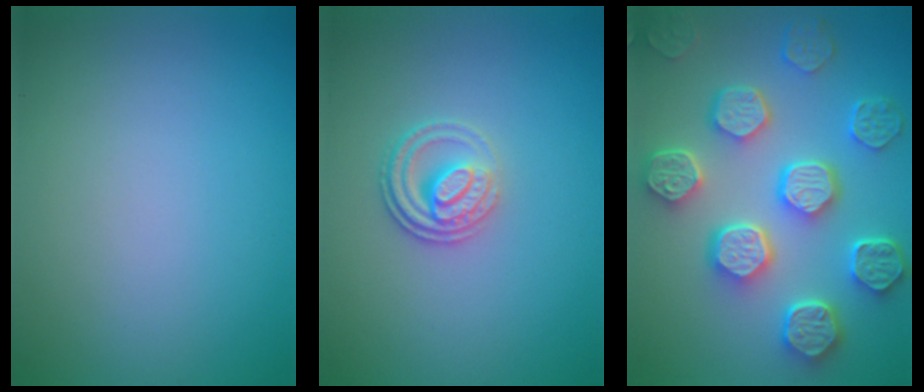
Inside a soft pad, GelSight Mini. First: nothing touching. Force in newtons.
{"total": 2.8, "press": 2.5, "slide": 1.4}
{"total": 8.1, "press": 6.5, "slide": 4.8}